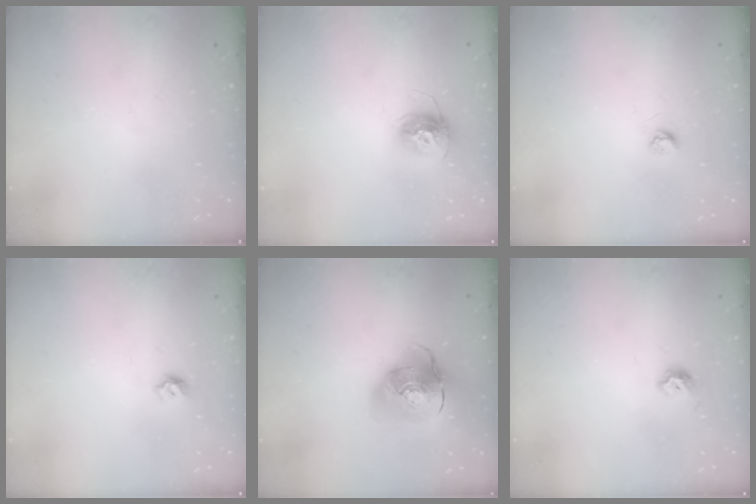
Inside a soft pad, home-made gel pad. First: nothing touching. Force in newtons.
{"total": 12.1, "press": 12.1, "slide": 1.1}
{"total": 3.7, "press": 3.7, "slide": 0.3}
{"total": 5.7, "press": 5.6, "slide": 0.7}
{"total": 17.0, "press": 16.8, "slide": 2.6}
{"total": 5.9, "press": 5.9, "slide": 0.8}